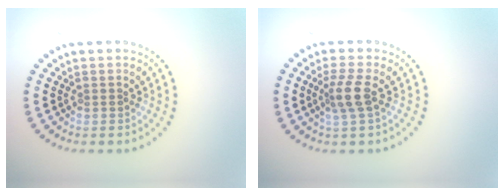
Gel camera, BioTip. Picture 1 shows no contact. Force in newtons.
{"total": 2.6, "press": 2.0, "slide": 1.7}